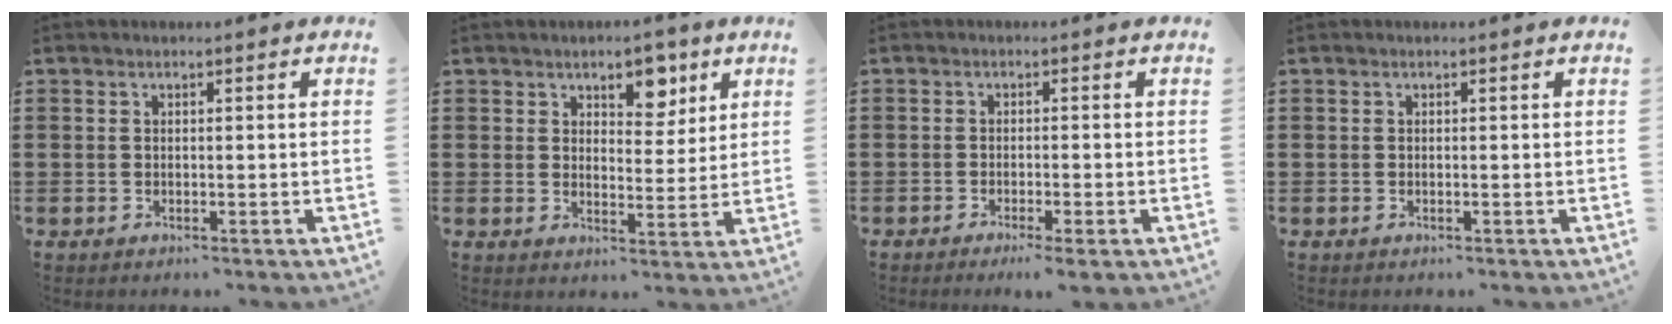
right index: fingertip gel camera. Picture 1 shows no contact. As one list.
[{"total": 5.5, "force": [4.0, 3.0, 2.4], "torque": [-0.039, -0.005, 0.066]}, {"total": 1.6, "force": [-1.2, -0.3, 0.9], "torque": [-0.016, -0.005, -0.022]}, {"total": 0.0}]